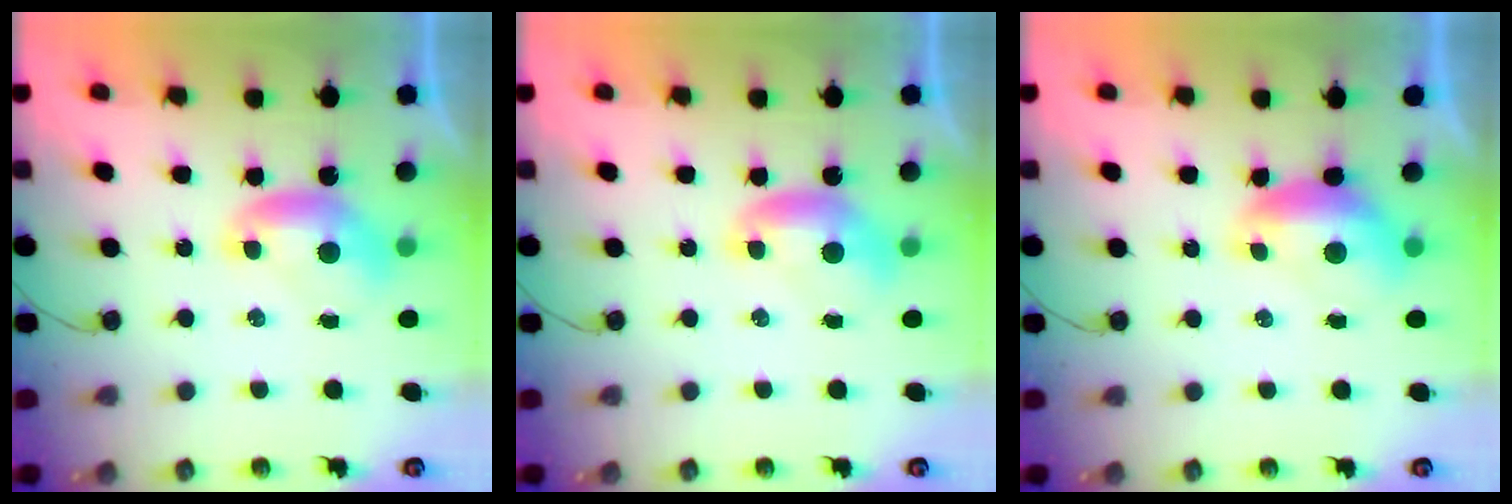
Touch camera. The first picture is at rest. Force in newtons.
{"total": 0.0}
{"total": 0.7, "press": 0.6, "slide": 0.4}